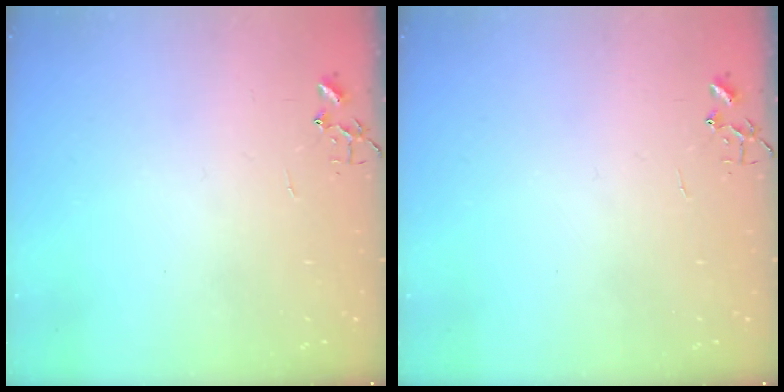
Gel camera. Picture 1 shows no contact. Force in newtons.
{"total": 0.0}